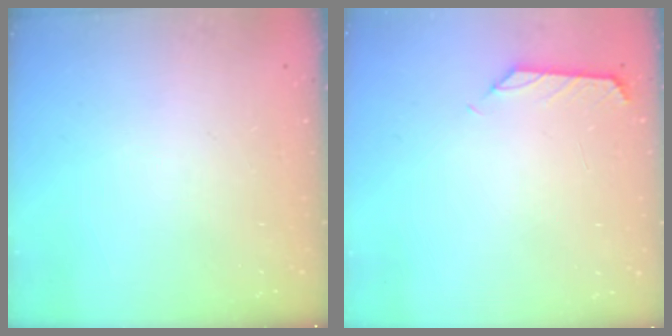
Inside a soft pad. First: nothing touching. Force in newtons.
{"total": 0.0}